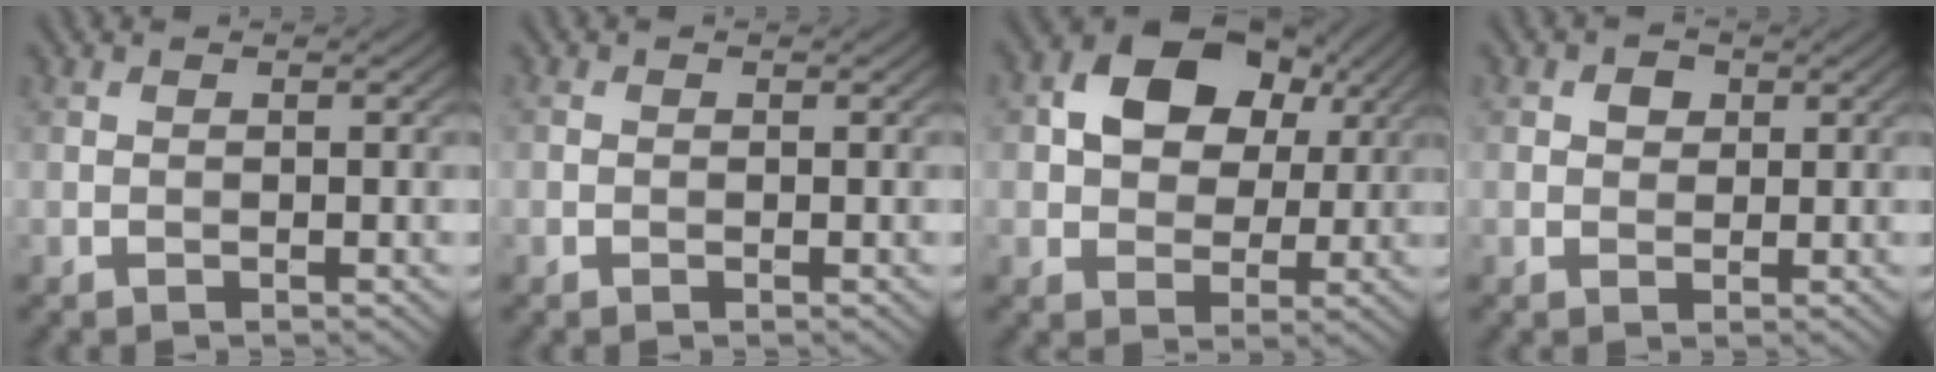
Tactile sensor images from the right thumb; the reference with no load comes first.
{"total": 0.6, "force": [-0.2, 0.6, 0.1], "torque": [-0.002, -0.003, -0.006]}
{"total": 10.5, "force": [3.2, 7.6, 6.5], "torque": [-0.121, 0.009, 0.046]}
{"total": 2.0, "force": [0.6, 1.7, 0.9], "torque": [-0.014, 0.002, 0.007]}